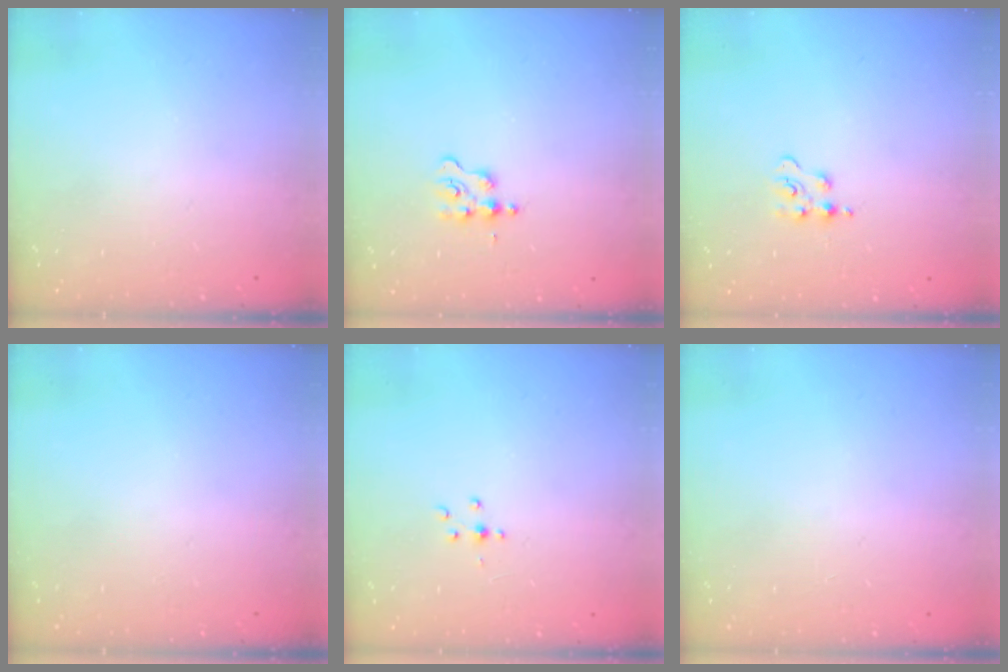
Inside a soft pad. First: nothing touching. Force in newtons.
{"total": 1.8, "press": 1.7, "slide": 0.3}
{"total": 3.6, "press": 3.5, "slide": 0.5}
{"total": 0.0}
{"total": 2.2, "press": 2.1, "slide": 0.5}
{"total": 0.7, "press": 0.7, "slide": 0.2}